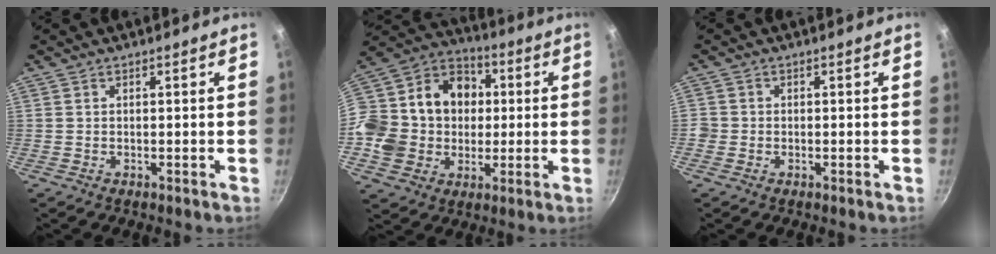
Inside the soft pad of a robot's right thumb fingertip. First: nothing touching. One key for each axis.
{"total": 22.9, "fx": 0.8, "fy": 19.6, "fz": 11.8, "tx": -0.212, "ty": 0.047, "tz": 0.016}
{"total": 1.6, "fx": -0.6, "fy": 1.5, "fz": 0.3, "tx": -0.002, "ty": 0.003, "tz": -0.013}